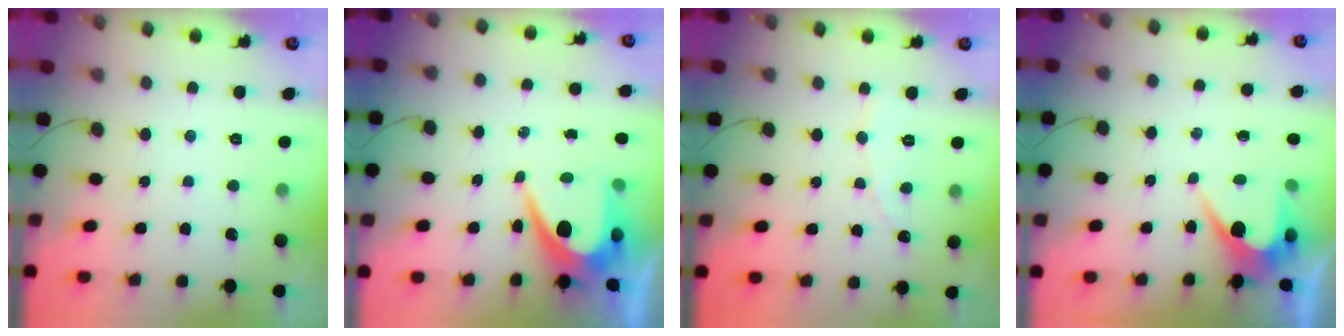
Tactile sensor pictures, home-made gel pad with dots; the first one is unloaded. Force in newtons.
{"total": 8.6, "press": 8.6, "slide": 0.8}
{"total": 3.3, "press": 3.3, "slide": 0.2}
{"total": 5.2, "press": 5.1, "slide": 0.2}